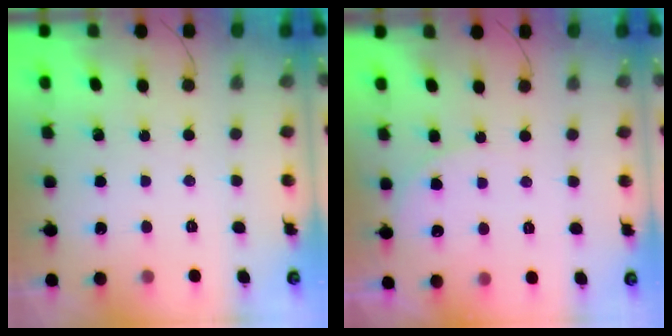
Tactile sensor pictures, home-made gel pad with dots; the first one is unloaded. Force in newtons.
{"total": 4.8, "press": 4.8, "slide": 0.5}